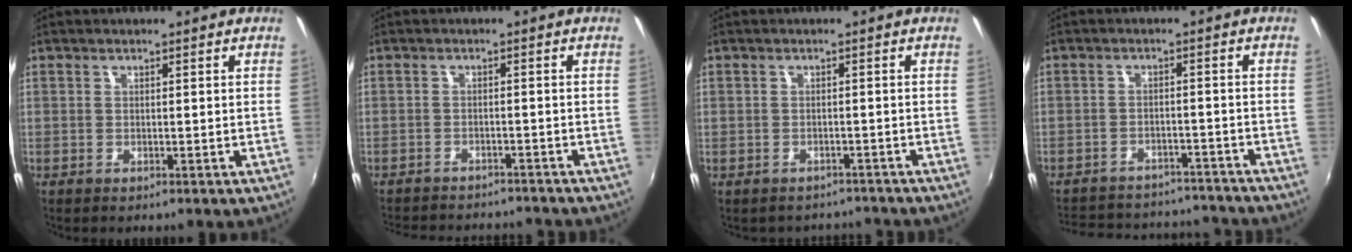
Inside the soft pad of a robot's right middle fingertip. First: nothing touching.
{"total": 11.9, "force": [-10.7, 3.1, 4.1], "torque": [-0.093, -0.010, -0.146]}
{"total": 4.4, "force": [-3.1, 3.1, 0.2], "torque": [0.005, 0.026, -0.037]}
{"total": 20.0, "force": [-17.6, 7.0, 6.6], "torque": [-0.146, 0.029, -0.218]}